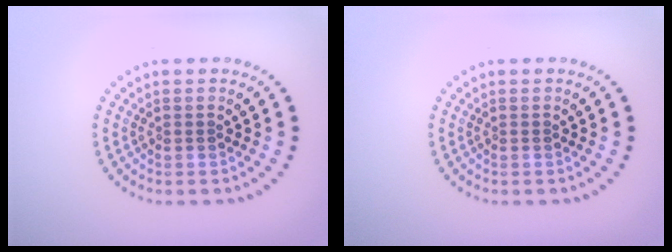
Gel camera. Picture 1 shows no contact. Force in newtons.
{"total": 0.0}